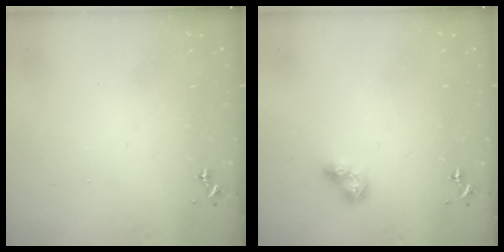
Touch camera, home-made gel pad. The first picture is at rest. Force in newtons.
{"total": 7.9, "press": 7.9, "slide": 0.9}